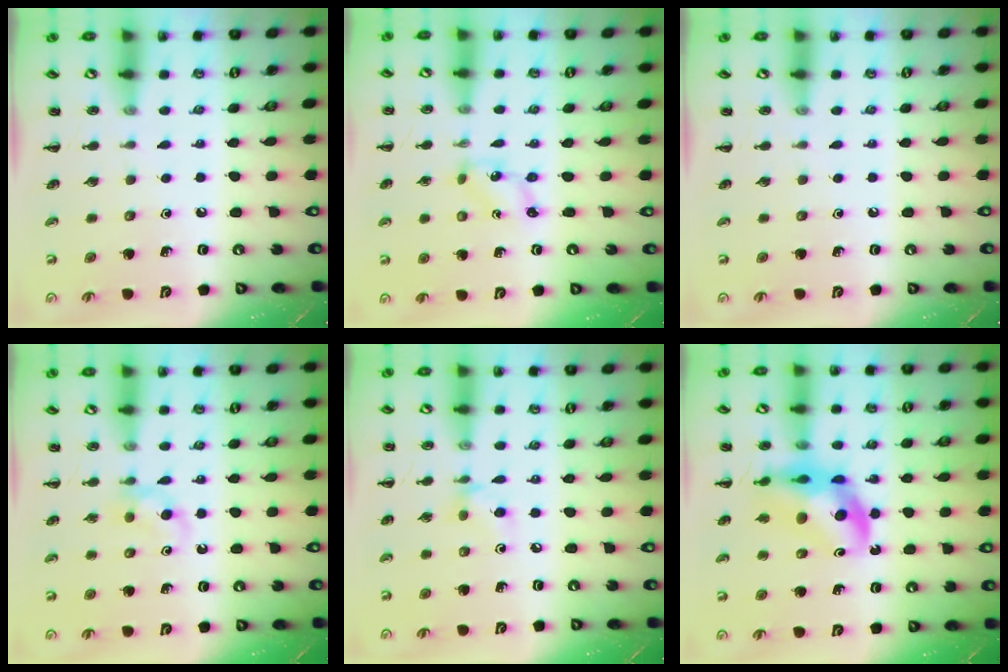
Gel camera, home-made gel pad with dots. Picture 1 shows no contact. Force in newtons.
{"total": 1.2, "press": 1.2, "slide": 0.1}
{"total": 0.0}
{"total": 4.2, "press": 3.9, "slide": 1.4}
{"total": 5.3, "press": 5.1, "slide": 1.4}
{"total": 12.6, "press": 12.2, "slide": 3.2}